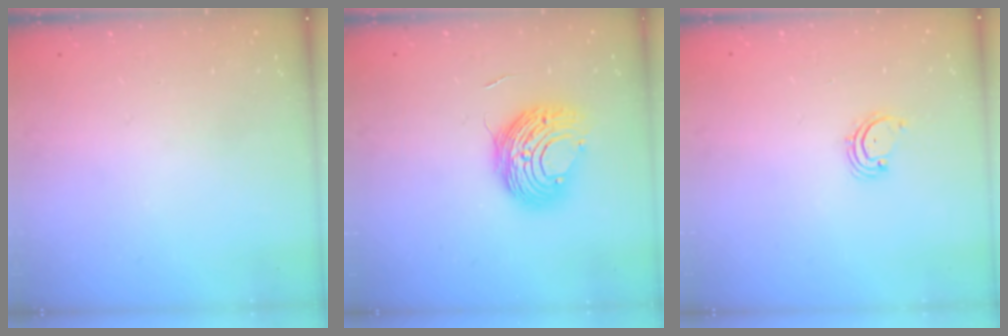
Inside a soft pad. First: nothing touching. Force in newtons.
{"total": 10.1, "press": 10.1, "slide": 0.7}
{"total": 2.1, "press": 2.1, "slide": 0.3}